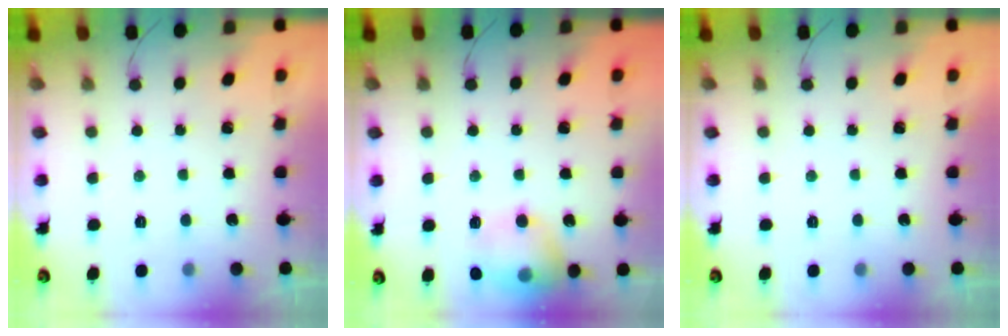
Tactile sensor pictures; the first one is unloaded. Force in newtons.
{"total": 13.8, "press": 13.7, "slide": 2.0}
{"total": 0.0}